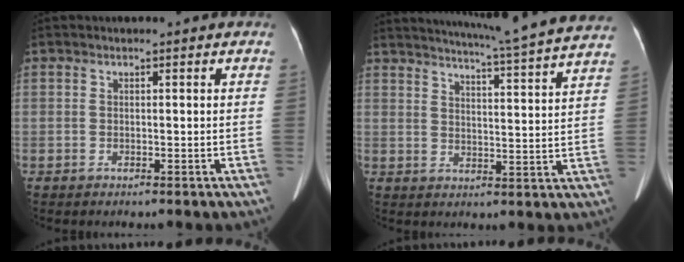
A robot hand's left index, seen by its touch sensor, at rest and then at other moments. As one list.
[{"total": 19.6, "force": [17.9, -1.4, 8.0], "torque": [-0.135, -0.040, 0.223]}]